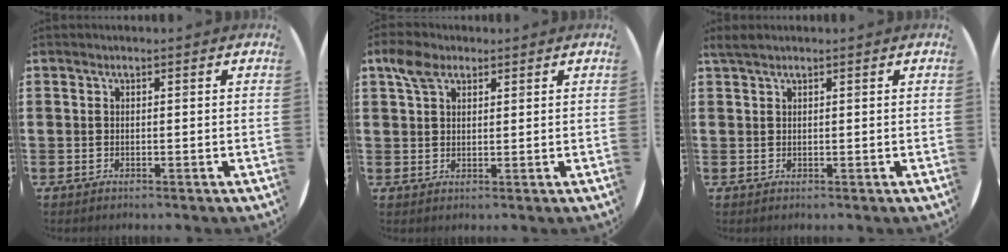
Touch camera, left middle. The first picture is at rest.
{"total": 3.6, "force": [2.4, 2.0, 1.7], "torque": [-0.032, 0.005, 0.043]}
{"total": 1.2, "force": [1.1, 0.1, 0.4], "torque": [-0.011, 0.002, 0.021]}